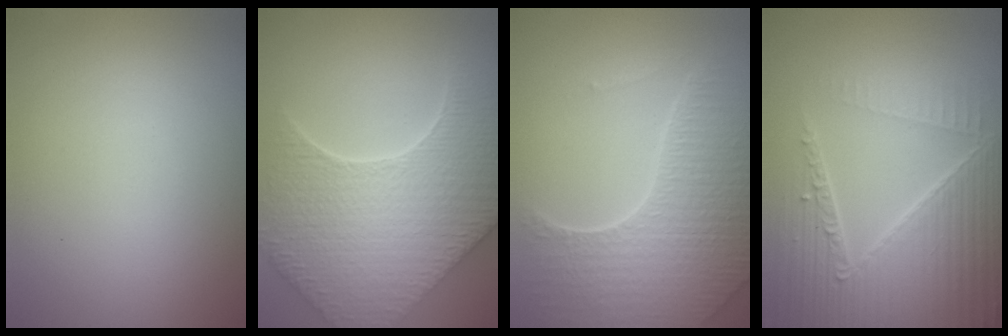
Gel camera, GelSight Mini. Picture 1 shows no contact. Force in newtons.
{"total": 8.5, "press": 7.2, "slide": 4.6}
{"total": 7.3, "press": 5.3, "slide": 4.9}
{"total": 6.9, "press": 5.3, "slide": 4.4}